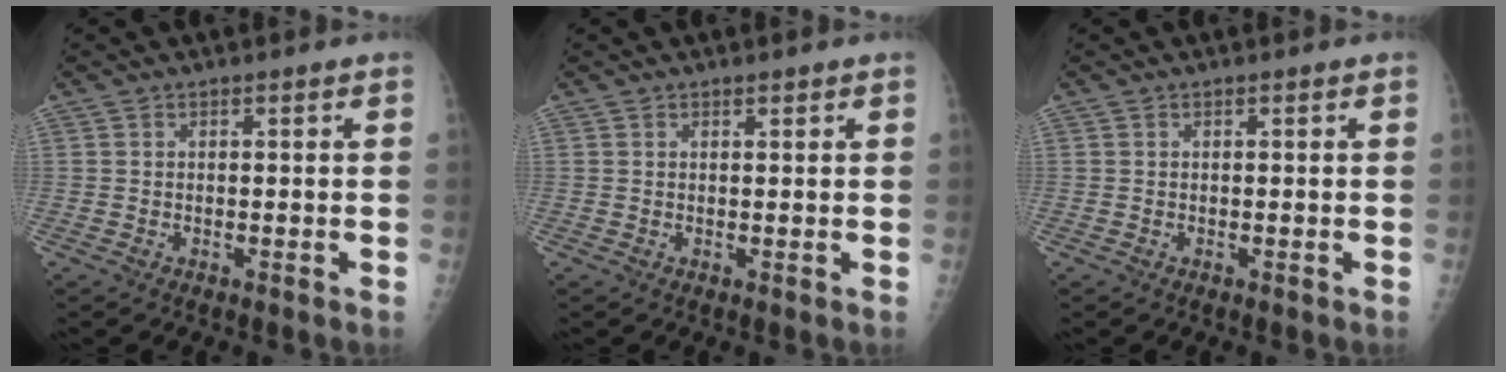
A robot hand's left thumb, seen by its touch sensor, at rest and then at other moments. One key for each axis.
{"total": 0.6, "fx": 0.5, "fy": 0.2, "fz": 0.3, "tx": -0.005, "ty": -0.003, "tz": 0.008}
{"total": 0.0}